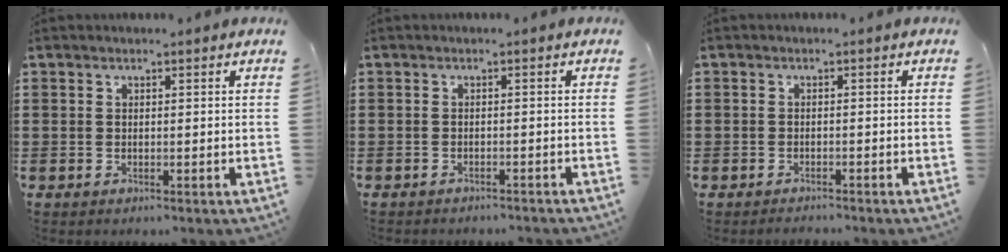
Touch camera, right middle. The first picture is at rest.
{"total": 1.0, "force": [-1.0, -0.1, 0.0], "torque": [-0.005, -0.002, -0.020]}
{"total": 1.3, "force": [-1.3, 0.2, -0.3], "torque": [0.001, 0.001, -0.030]}